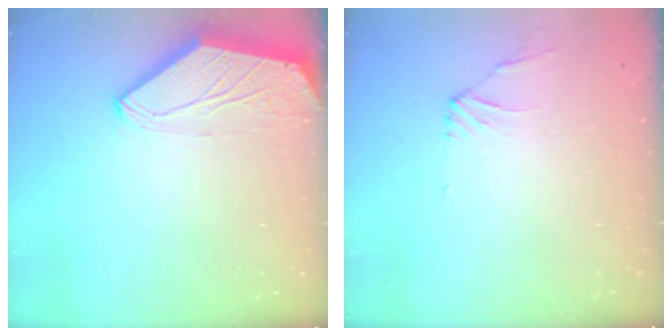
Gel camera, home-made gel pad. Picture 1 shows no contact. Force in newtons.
{"total": 0.7, "press": 0.6, "slide": 0.4}